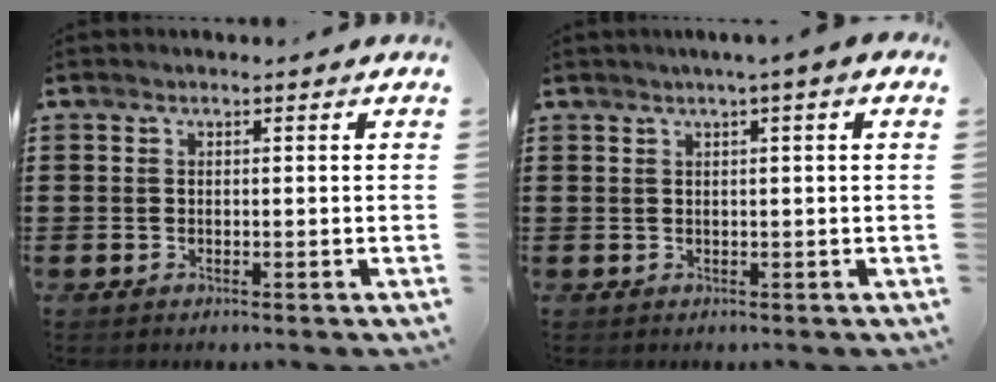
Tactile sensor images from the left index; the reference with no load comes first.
{"total": 1.6, "force": [0.5, -0.3, 1.5], "torque": [-0.027, -0.001, 0.008]}